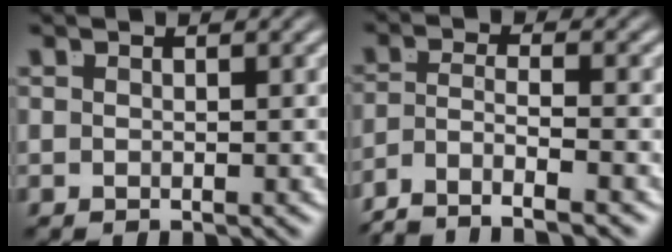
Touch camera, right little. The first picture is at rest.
{"total": 6.8, "force": [-4.9, 3.4, 3.2], "torque": [-0.073, -0.031, -0.076]}